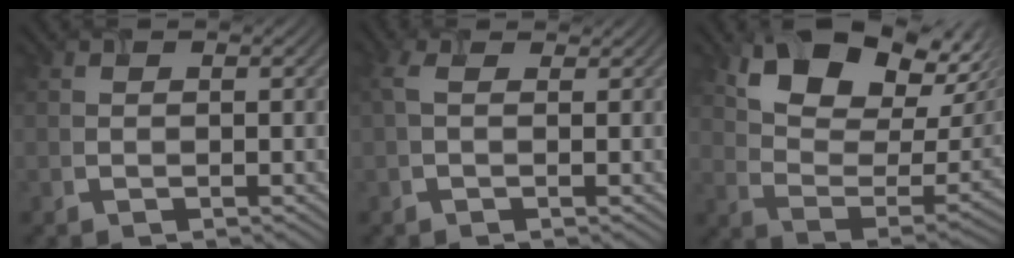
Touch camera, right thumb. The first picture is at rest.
{"total": 0.7, "force": [0.3, 0.2, 0.6], "torque": [-0.018, 0.006, 0.007]}
{"total": 13.6, "force": [8.4, 6.7, 8.4], "torque": [-0.155, -0.008, 0.153]}